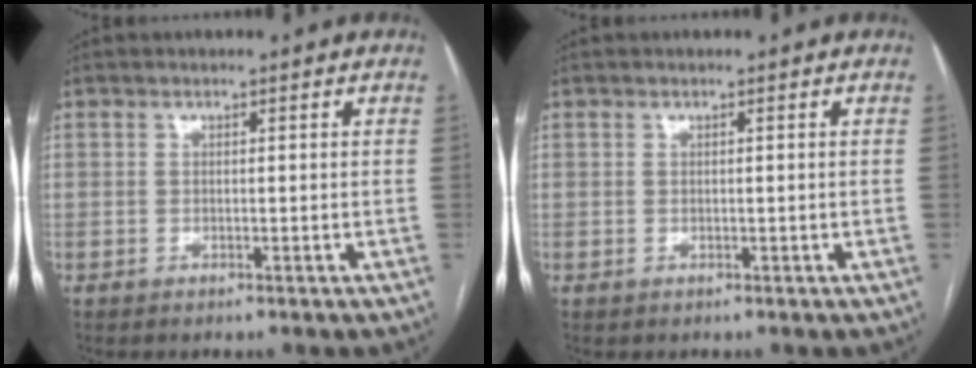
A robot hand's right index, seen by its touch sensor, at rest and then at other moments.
{"total": 0.0}